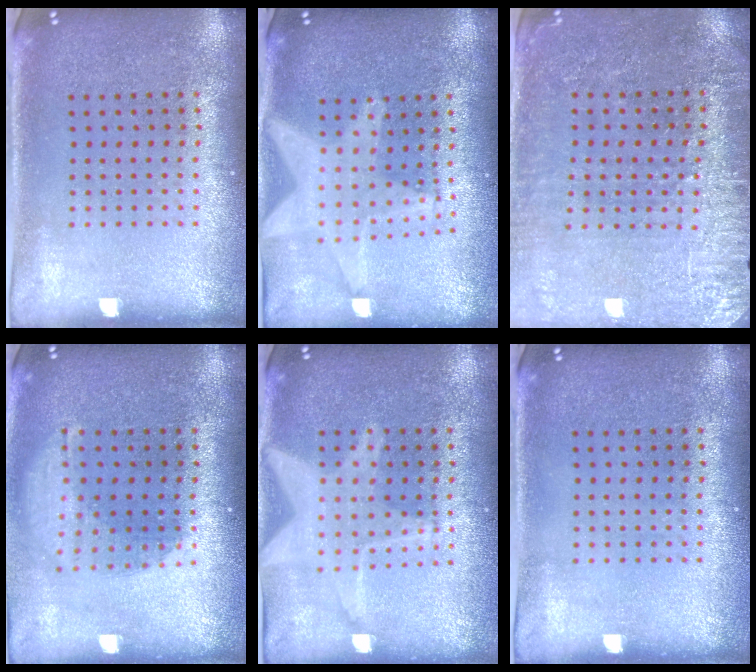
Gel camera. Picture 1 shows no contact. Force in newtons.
{"total": 2.3, "press": 1.8, "slide": 1.3}
{"total": 2.9, "press": 2.8, "slide": 0.9}
{"total": 1.6, "press": 1.2, "slide": 1.0}
{"total": 1.9, "press": 1.9, "slide": 0.2}
{"total": 0.0}